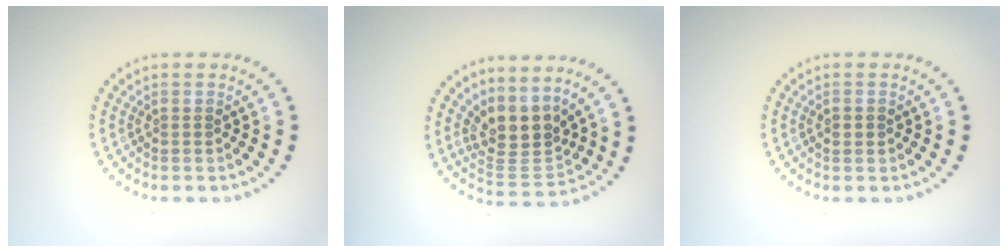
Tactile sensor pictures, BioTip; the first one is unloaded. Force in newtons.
{"total": 3.9, "press": 3.0, "slide": 2.5}
{"total": 1.3, "press": 1.3, "slide": 0.2}